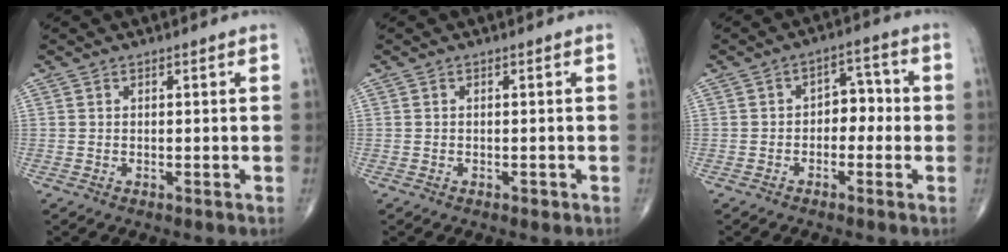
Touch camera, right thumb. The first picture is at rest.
{"total": 0.6, "force": [-0.4, 0.3, 0.3], "torque": [-0.001, 0.000, -0.007]}
{"total": 5.4, "force": [-0.9, 3.8, 3.7], "torque": [-0.022, 0.026, -0.025]}